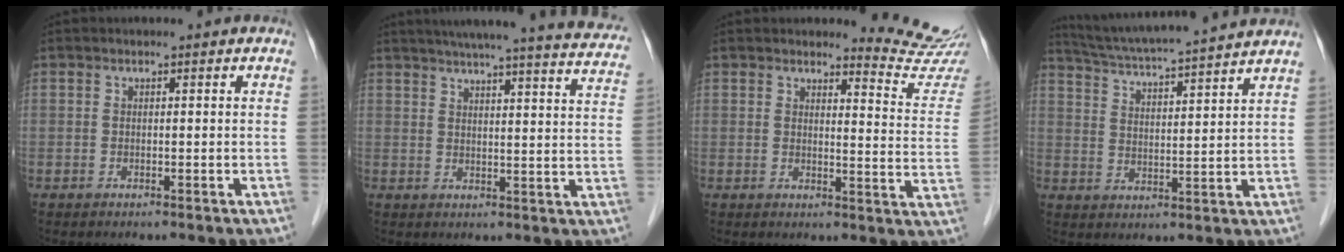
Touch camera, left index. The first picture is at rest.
{"total": 25.2, "force": [22.9, 1.1, 10.5], "torque": [-0.151, -0.042, 0.266]}
{"total": 8.7, "force": [8.7, -0.9, 0.1], "torque": [-0.003, -0.092, 0.087]}
{"total": 17.1, "force": [15.5, -0.7, 7.1], "torque": [-0.131, 0.010, 0.226]}